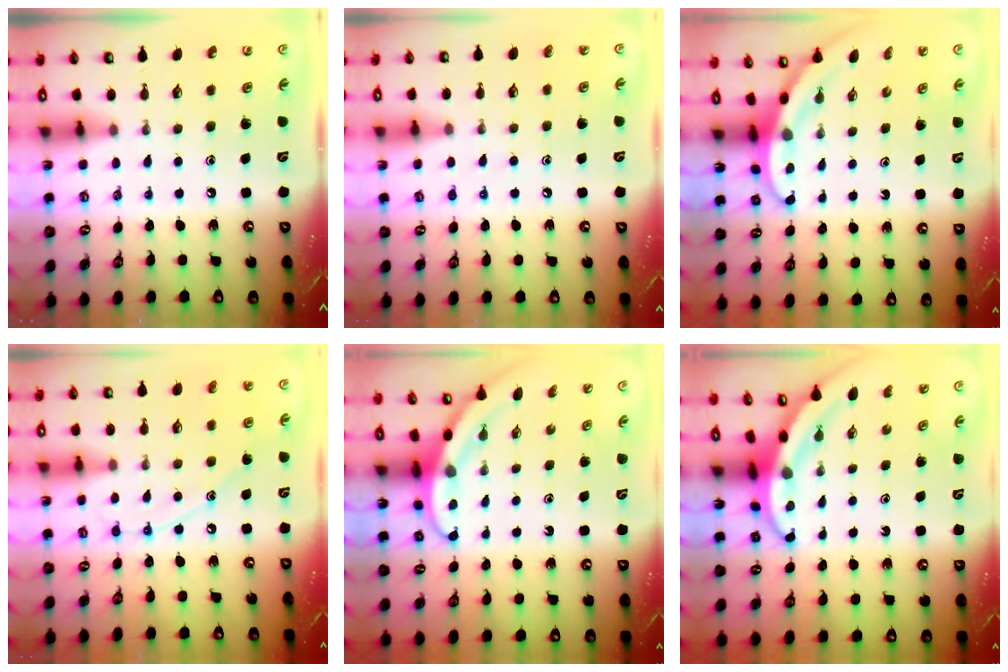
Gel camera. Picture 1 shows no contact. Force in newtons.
{"total": 5.6, "press": 5.5, "slide": 0.5}
{"total": 3.2, "press": 3.2, "slide": 0.1}
{"total": 9.7, "press": 9.7, "slide": 0.8}
{"total": 3.8, "press": 3.7, "slide": 0.3}
{"total": 4.0, "press": 3.9, "slide": 0.5}